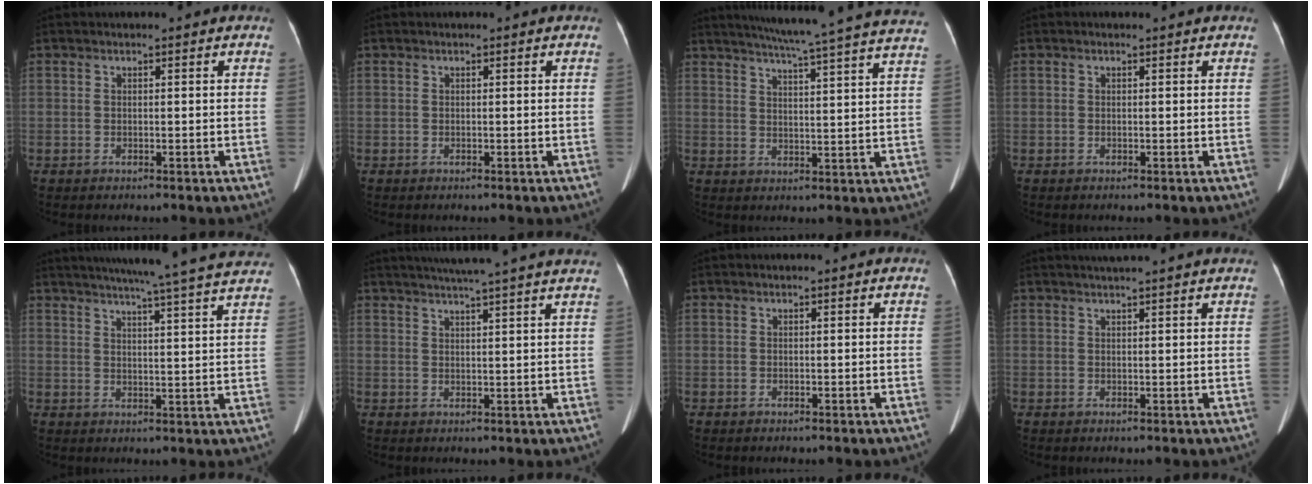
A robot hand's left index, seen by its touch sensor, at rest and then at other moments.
{"total": 0.0}
{"total": 23.9, "force": [21.4, -0.9, 10.6], "torque": [-0.168, -0.038, 0.261]}
{"total": 0.0}
{"total": 22.6, "force": [20.3, -0.4, 9.9], "torque": [-0.157, -0.015, 0.250]}
{"total": 14.5, "force": [12.5, -0.9, 7.2], "torque": [-0.120, 0.011, 0.154]}
{"total": 0.0}
{"total": 4.8, "force": [4.3, -0.7, 2.2], "torque": [-0.029, 0.025, 0.055]}